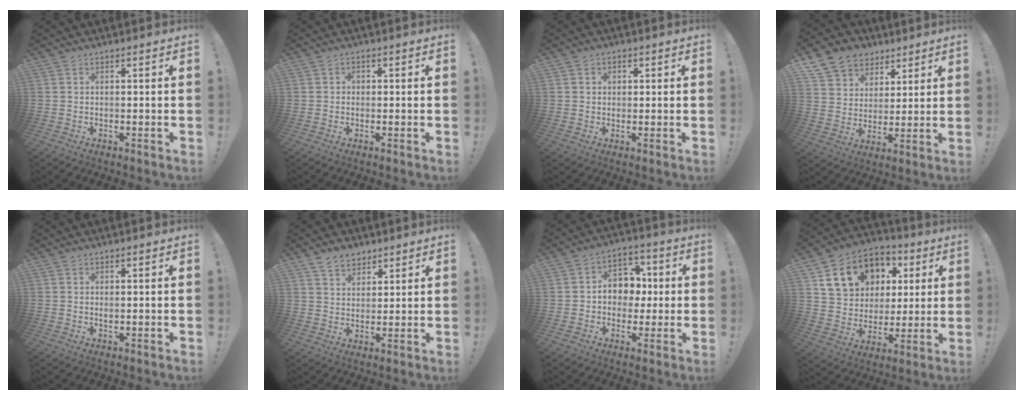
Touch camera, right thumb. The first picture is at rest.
{"total": 1.1, "force": [-0.3, 1.0, 0.5], "torque": [-0.014, 0.008, -0.005]}
{"total": 1.8, "force": [0.5, 1.6, 0.7], "torque": [-0.007, 0.000, 0.007]}
{"total": 11.0, "force": [6.6, 8.5, 2.5], "torque": [-0.041, -0.045, 0.134]}
{"total": 0.6, "force": [0.3, 0.2, 0.5], "torque": [-0.002, -0.003, 0.004]}
{"total": 6.9, "force": [4.8, 4.5, 1.8], "torque": [-0.029, -0.026, 0.093]}
{"total": 9.8, "force": [0.3, 8.6, 4.6], "torque": [-0.058, 0.010, 0.015]}
{"total": 17.3, "force": [7.7, 13.5, 7.6], "torque": [-0.113, -0.023, 0.166]}